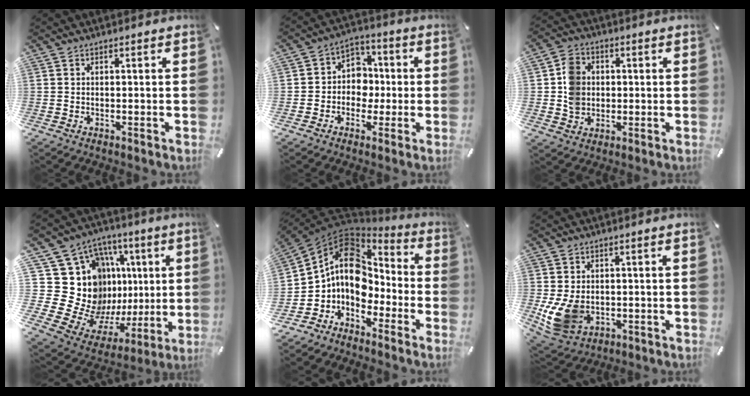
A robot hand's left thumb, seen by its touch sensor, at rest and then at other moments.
{"total": 8.2, "force": [-1.5, 7.7, 2.5], "torque": [-0.044, 0.023, -0.025]}
{"total": 7.7, "force": [0.2, 7.0, 3.3], "torque": [-0.046, 0.011, 0.009]}
{"total": 25.8, "force": [4.8, 20.3, 15.2], "torque": [-0.228, -0.093, 0.157]}
{"total": 11.0, "force": [0.9, 9.1, 6.2], "torque": [-0.133, -0.013, 0.013]}
{"total": 9.4, "force": [-1.1, 7.6, 5.4], "torque": [-0.131, 0.002, -0.015]}